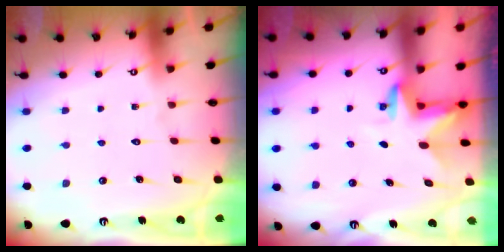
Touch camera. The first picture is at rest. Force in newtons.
{"total": 3.4, "press": 3.4, "slide": 0.1}